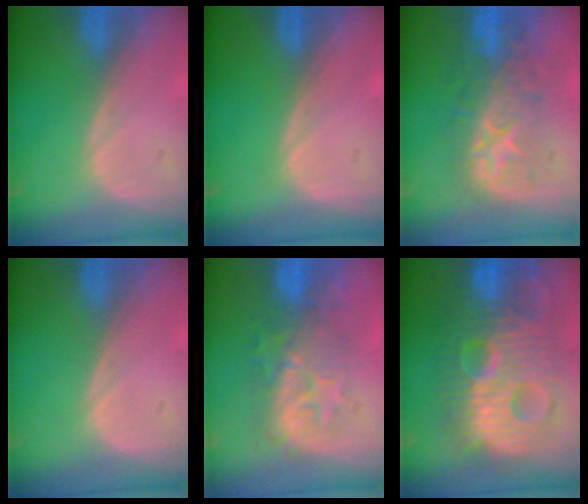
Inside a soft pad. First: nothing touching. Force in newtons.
{"total": 0.0}
{"total": 8.7, "press": 8.7, "slide": 0.9}
{"total": 0.0}
{"total": 8.5, "press": 8.4, "slide": 1.4}
{"total": 13.7, "press": 13.7, "slide": 1.1}